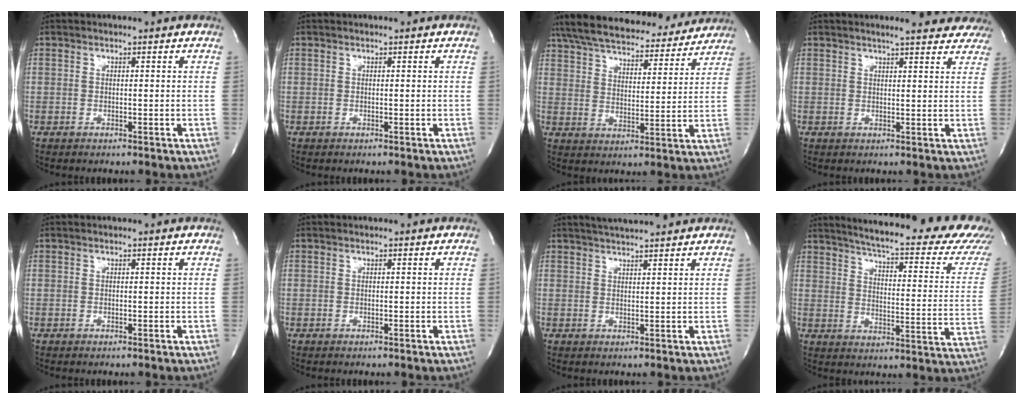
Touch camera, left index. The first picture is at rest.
{"total": 0.0}
{"total": 24.6, "force": [21.7, 6.3, 9.7], "torque": [-0.173, 0.029, 0.303]}
{"total": 11.6, "force": [10.6, 2.2, 4.2], "torque": [-0.036, 0.001, 0.108]}
{"total": 0.0}
{"total": 0.0}
{"total": 6.4, "force": [5.8, 0.0, 2.6], "torque": [-0.046, 0.022, 0.085]}
{"total": 27.4, "force": [24.0, 2.9, 12.9], "torque": [-0.181, -0.089, 0.277]}